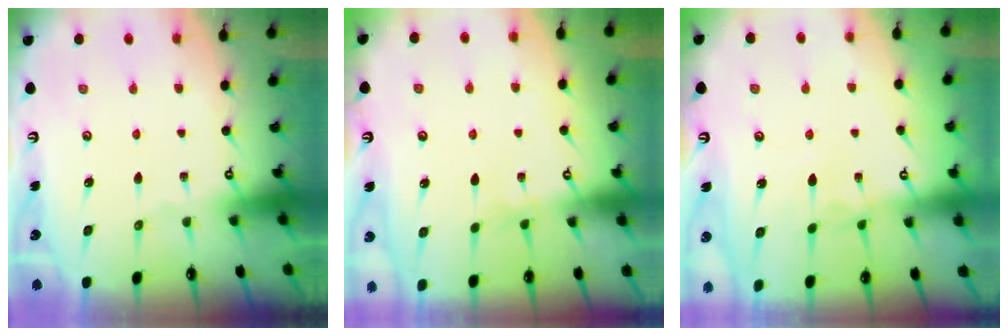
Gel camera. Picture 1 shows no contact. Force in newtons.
{"total": 2.7, "press": 2.7, "slide": 0.3}
{"total": 2.8, "press": 2.8, "slide": 0.4}